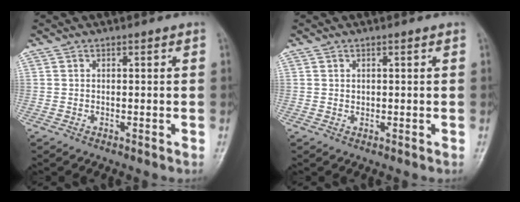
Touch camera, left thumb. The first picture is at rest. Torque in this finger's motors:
{"motor_torque": [-0.03, 0.02, 0.10, -0.01, 0.00]}